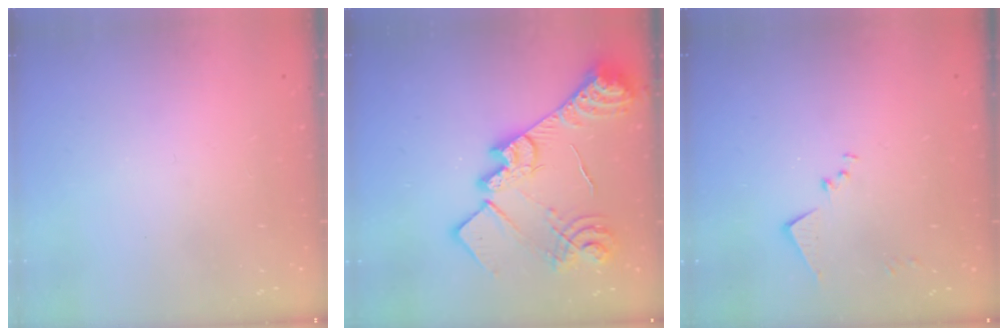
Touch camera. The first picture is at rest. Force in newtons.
{"total": 26.5, "press": 26.4, "slide": 2.2}
{"total": 7.9, "press": 7.9, "slide": 0.5}